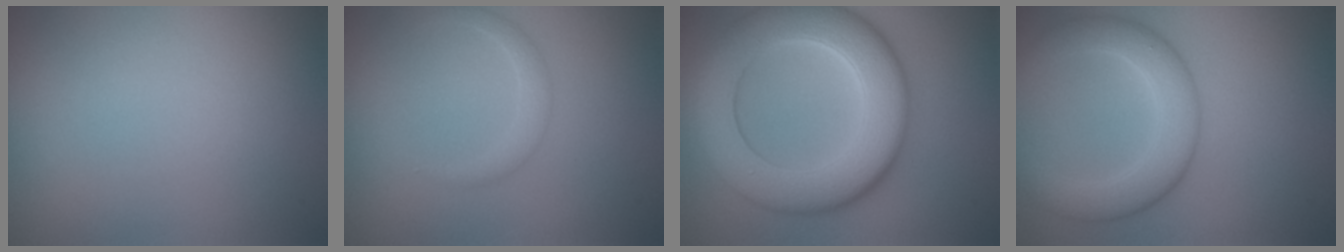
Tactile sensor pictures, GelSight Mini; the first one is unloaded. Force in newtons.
{"total": 1.4, "press": 1.4, "slide": 0.1}
{"total": 10.2, "press": 10.2, "slide": 0.4}
{"total": 5.1, "press": 5.1, "slide": 0.0}